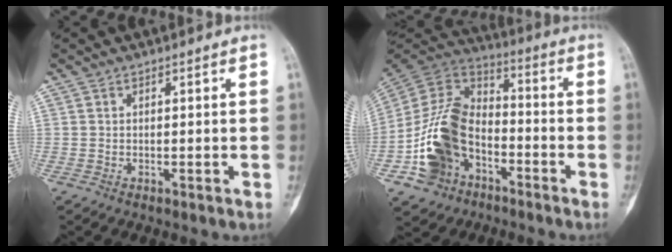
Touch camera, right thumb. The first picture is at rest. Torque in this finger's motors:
{"motor_torque": [2.58, 2.43, 1.88, -0.89, 0.41]}